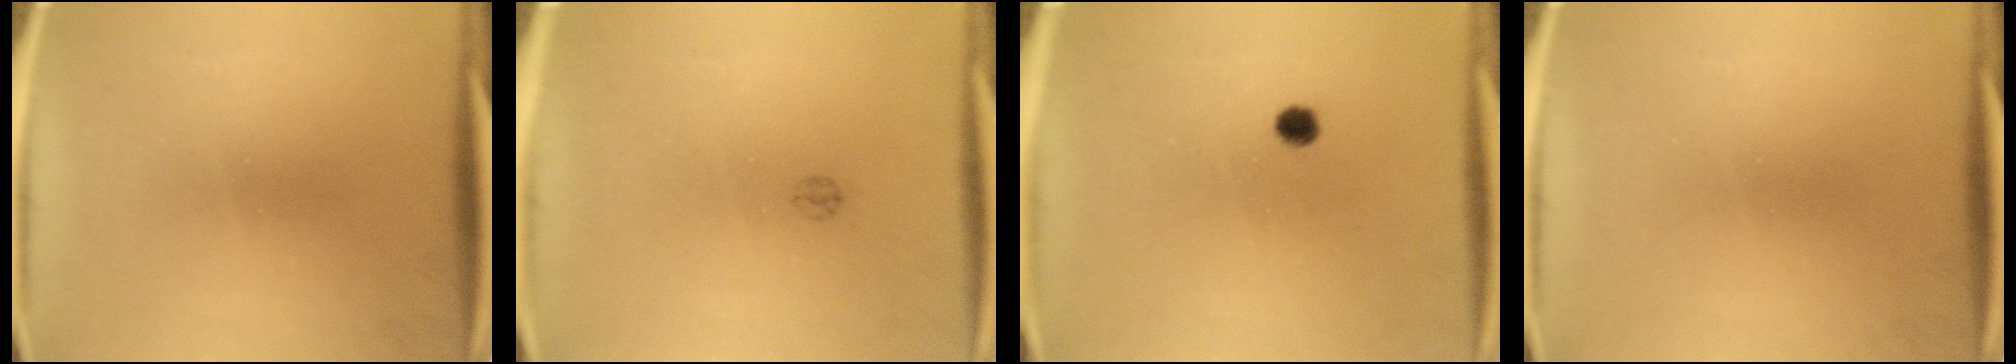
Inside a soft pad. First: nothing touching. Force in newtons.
{"total": 1.0}
{"total": 1.4}
{"total": 0.0}